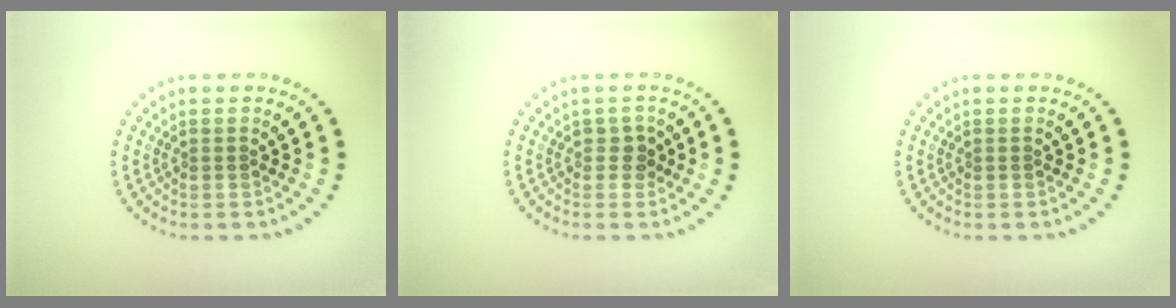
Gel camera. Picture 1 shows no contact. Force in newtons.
{"total": 1.3, "press": 1.1, "slide": 0.6}
{"total": 0.0}